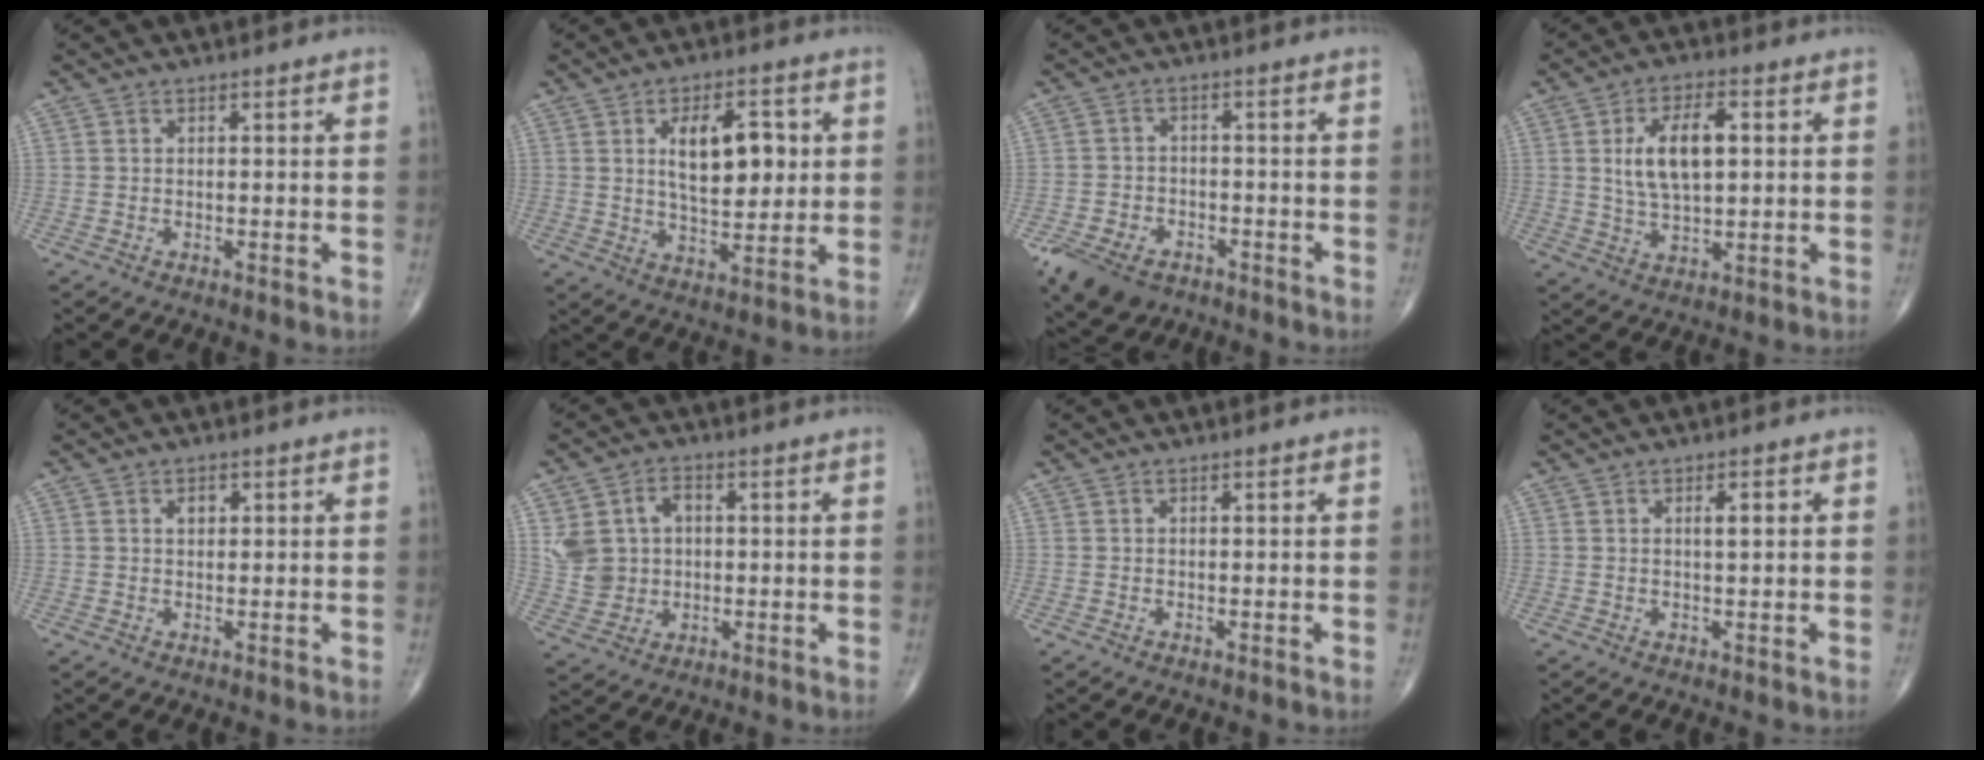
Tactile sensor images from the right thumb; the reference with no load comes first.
{"total": 12.4, "force": [2.7, 6.2, 10.4], "torque": [-0.139, -0.010, 0.047]}
{"total": 9.6, "force": [-5.9, 6.2, 4.4], "torque": [-0.081, 0.026, -0.095]}
{"total": 10.7, "force": [2.0, 5.0, 9.2], "torque": [-0.161, 0.001, 0.040]}
{"total": 1.7, "force": [0.7, 1.1, 1.1], "torque": [-0.011, -0.001, 0.010]}
{"total": 8.9, "force": [1.6, 7.4, 4.7], "torque": [-0.064, 0.003, 0.036]}
{"total": 0.0}
{"total": 2.4, "force": [0.7, 0.6, 2.2], "torque": [-0.034, -0.001, 0.009]}